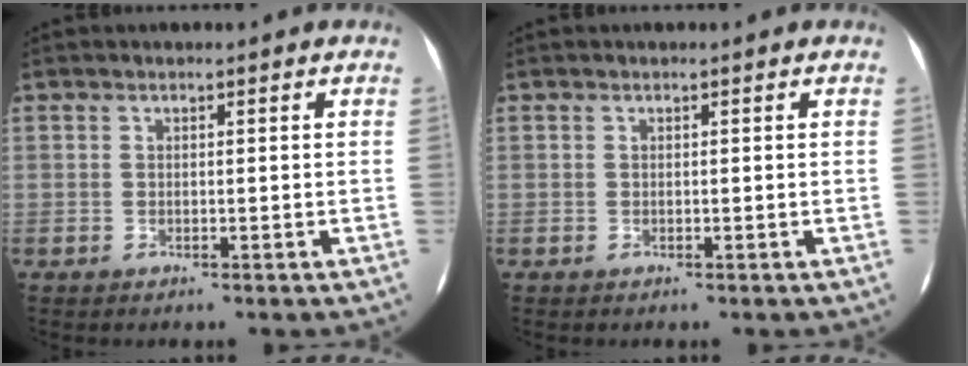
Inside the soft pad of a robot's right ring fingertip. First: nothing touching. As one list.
[{"total": 0.0}]